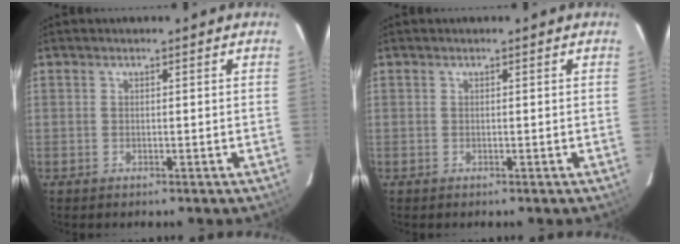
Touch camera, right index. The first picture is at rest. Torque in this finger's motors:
{"motor_torque": [0.00, 0.00, 0.00, 0.01]}